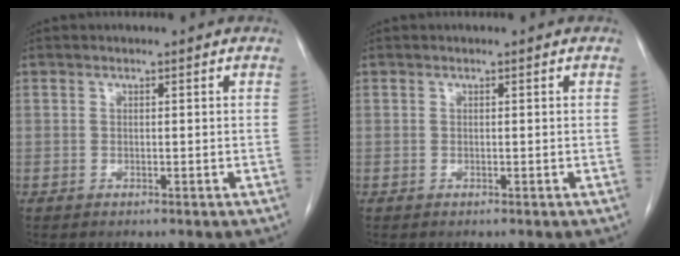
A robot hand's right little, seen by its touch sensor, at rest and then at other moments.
{"total": 0.0}